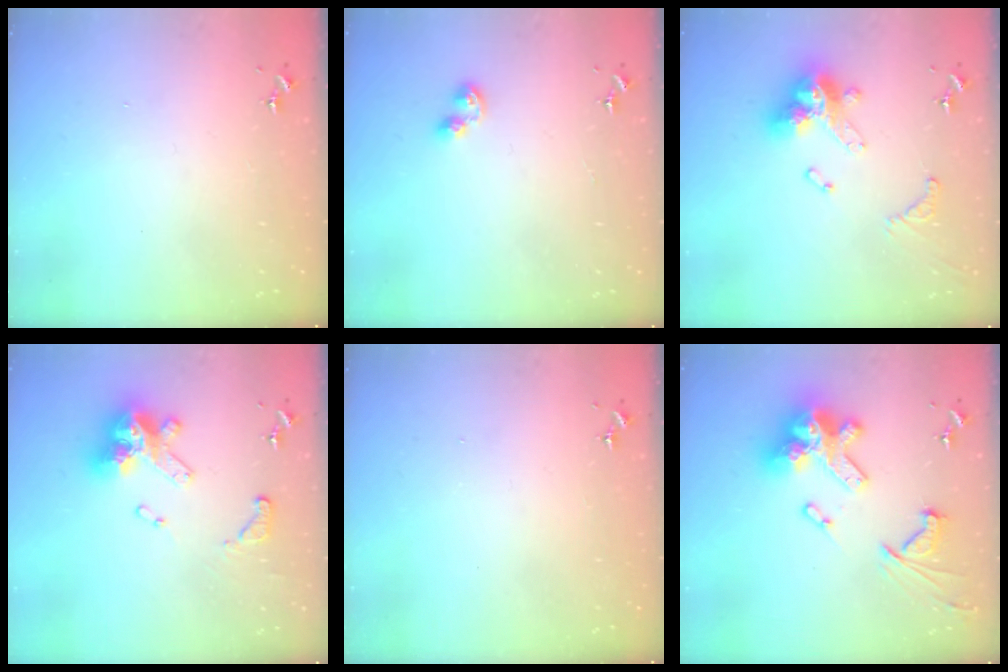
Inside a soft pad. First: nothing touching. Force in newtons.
{"total": 6.0, "press": 6.0, "slide": 0.8}
{"total": 16.1, "press": 16.1, "slide": 1.7}
{"total": 17.0, "press": 17.0, "slide": 1.5}
{"total": 0.0}
{"total": 23.3, "press": 23.1, "slide": 2.3}